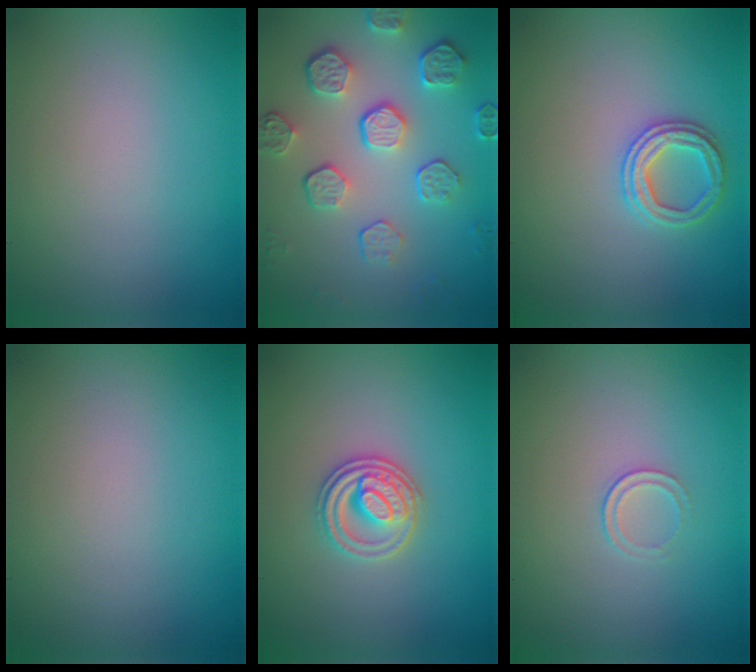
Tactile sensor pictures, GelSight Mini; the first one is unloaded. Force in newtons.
{"total": 5.8, "press": 4.2, "slide": 3.9}
{"total": 2.4, "press": 2.4, "slide": 0.2}
{"total": 0.0}
{"total": 3.0, "press": 2.8, "slide": 1.2}
{"total": 1.0, "press": 0.5, "slide": 0.9}